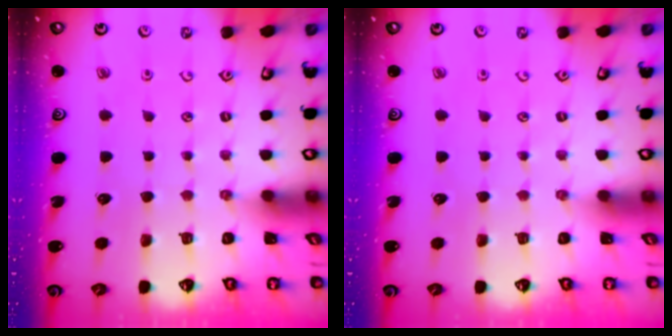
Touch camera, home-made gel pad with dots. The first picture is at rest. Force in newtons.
{"total": 0.0}